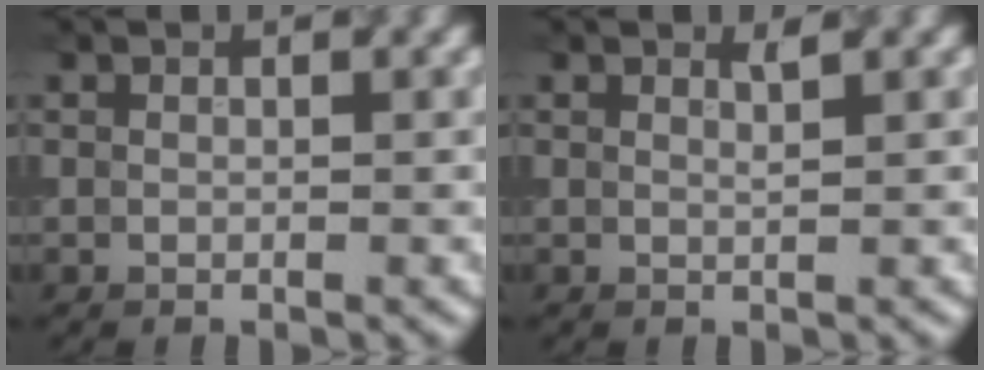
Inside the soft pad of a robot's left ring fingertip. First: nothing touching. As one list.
[{"total": 0.7, "force": [0.5, 0.1, 0.5], "torque": [-0.002, -0.003, 0.007]}]